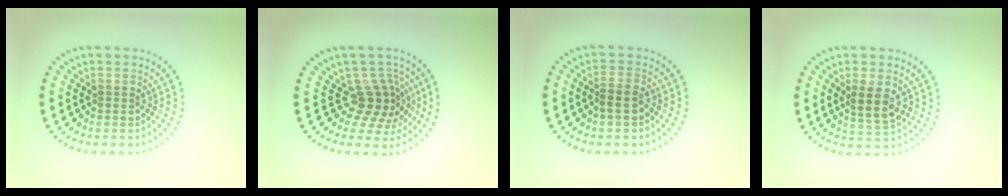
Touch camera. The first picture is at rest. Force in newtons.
{"total": 3.6, "press": 2.7, "slide": 2.5}
{"total": 2.0, "press": 1.8, "slide": 0.8}
{"total": 2.5, "press": 2.3, "slide": 1.0}